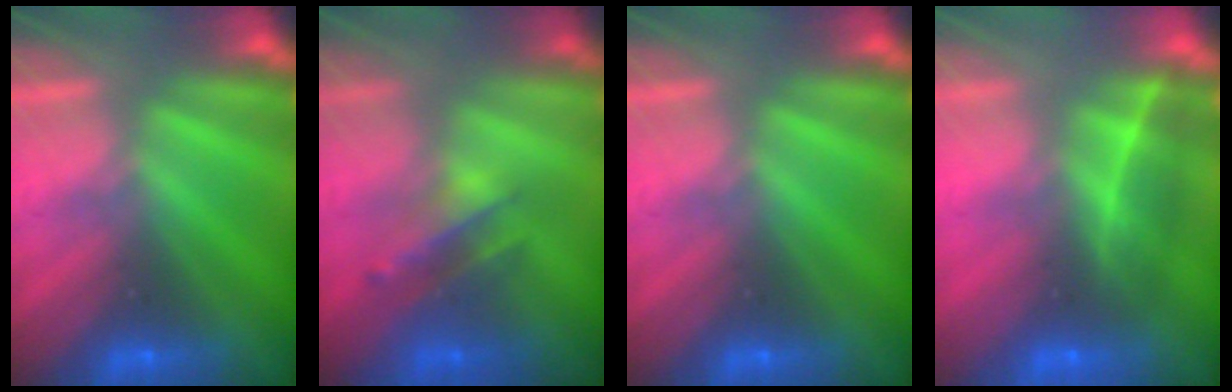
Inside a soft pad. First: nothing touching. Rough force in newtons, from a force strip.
{"total": 2.4}
{"total": 0.0}
{"total": 1.9}